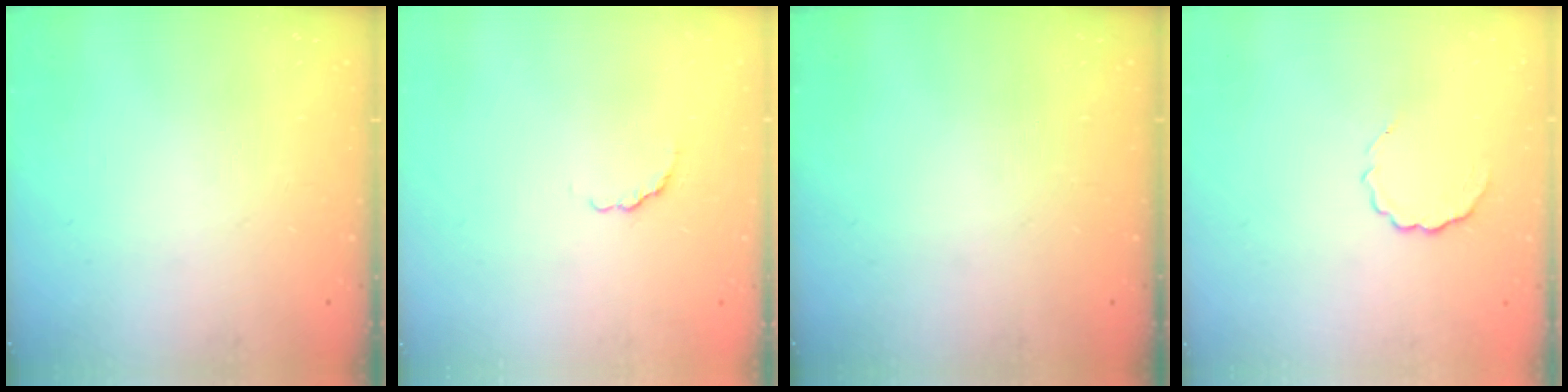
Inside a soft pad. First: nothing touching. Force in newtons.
{"total": 1.8, "press": 1.6, "slide": 0.8}
{"total": 0.0}
{"total": 3.5, "press": 3.4, "slide": 0.9}